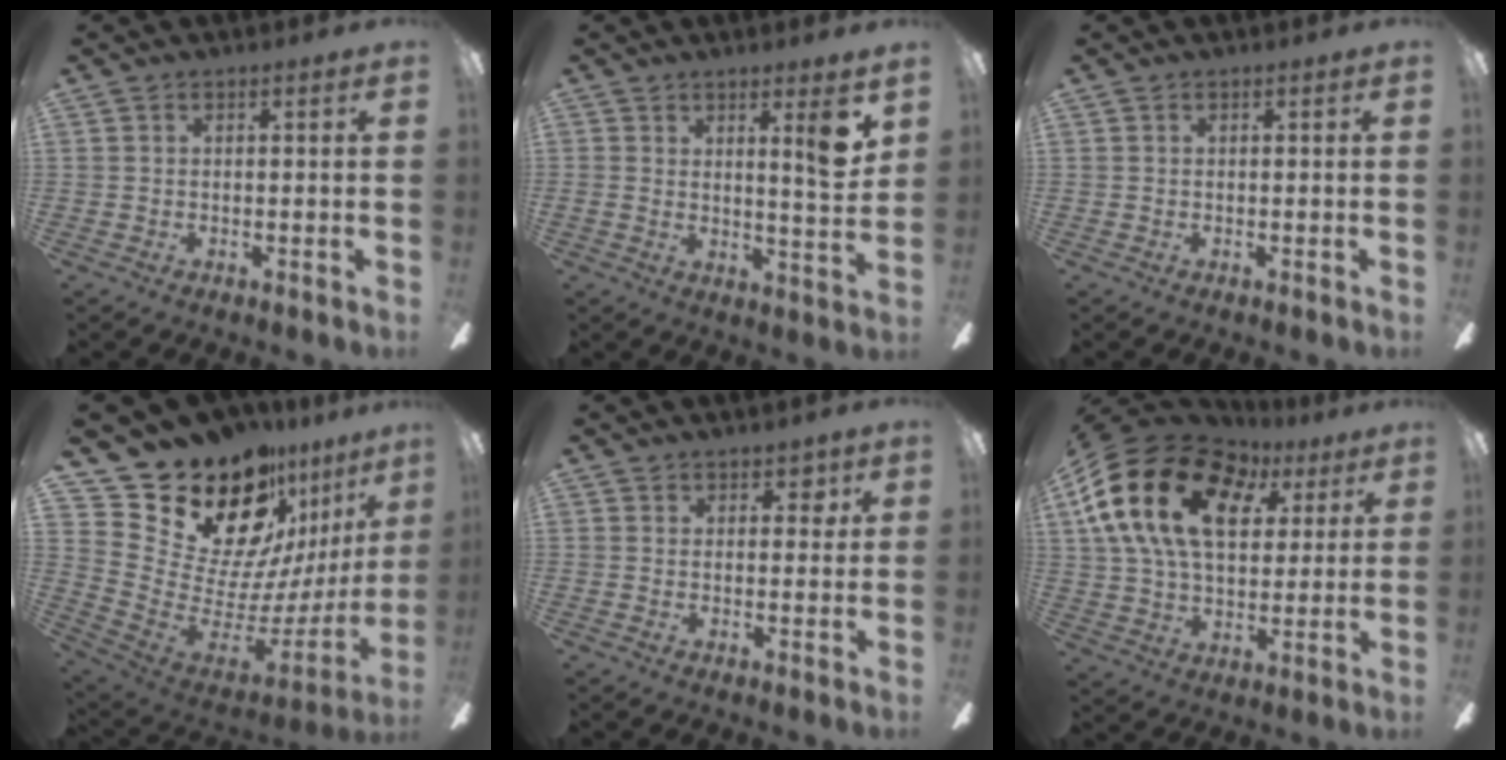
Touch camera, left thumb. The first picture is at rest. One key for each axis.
{"total": 7.6, "fx": 3.5, "fy": 1.2, "fz": 6.6, "tx": -0.083, "ty": -0.022, "tz": 0.048}
{"total": 0.0}
{"total": 24.9, "fx": 19.1, "fy": 11.3, "fz": 11.4, "tx": -0.198, "ty": -0.163, "tz": 0.368}
{"total": 3.0, "fx": 1.7, "fy": 1.6, "fz": 1.9, "tx": -0.007, "ty": -0.007, "tz": 0.023}
{"total": 21.2, "fx": 8.0, "fy": 13.5, "fz": 14.2, "tx": -0.282, "ty": -0.012, "tz": 0.138}